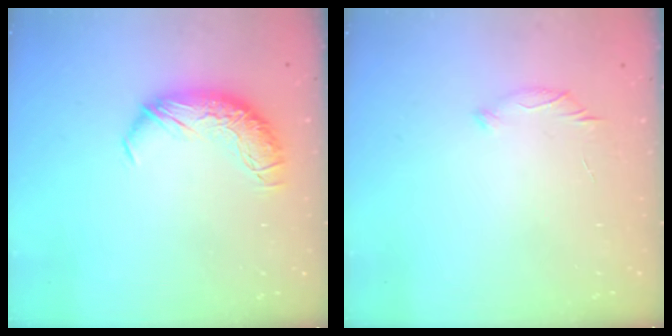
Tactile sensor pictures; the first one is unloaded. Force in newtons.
{"total": 7.7, "press": 7.7, "slide": 0.6}